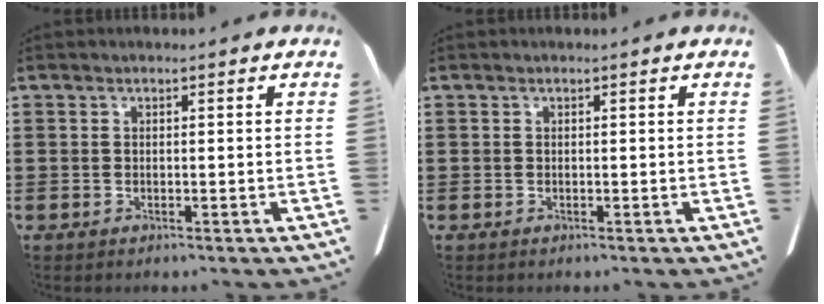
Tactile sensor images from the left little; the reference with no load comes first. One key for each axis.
{"total": 0.0}